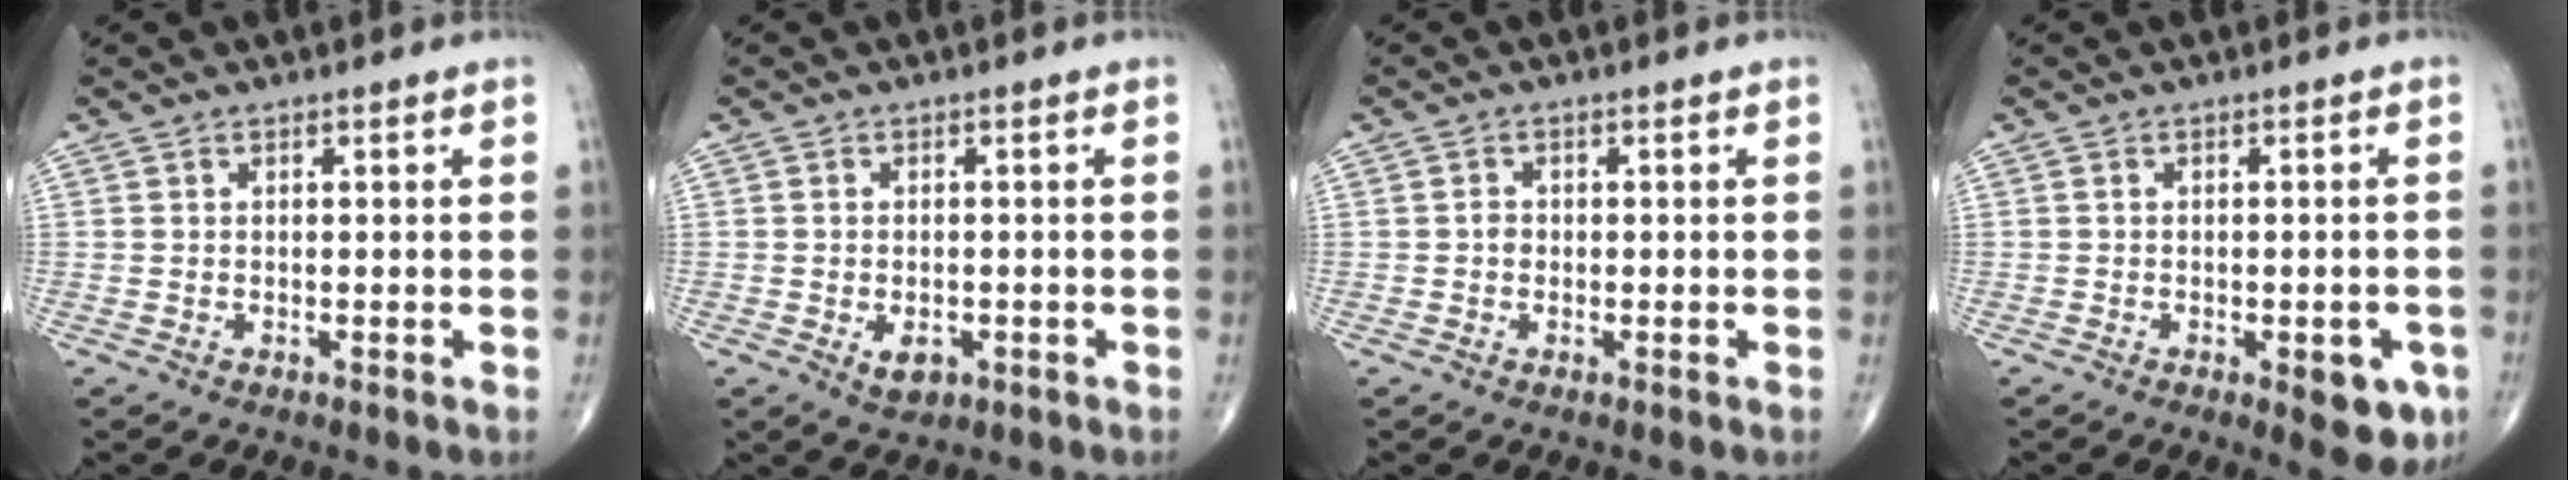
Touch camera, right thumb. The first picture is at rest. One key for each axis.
{"total": 3.2, "fx": -1.1, "fy": 2.0, "fz": 2.2, "tx": -0.028, "ty": 0.000, "tz": -0.010}
{"total": 1.2, "fx": -0.2, "fy": 1.1, "fz": 0.6, "tx": -0.003, "ty": 0.005, "tz": -0.005}
{"total": 6.6, "fx": -2.6, "fy": 2.7, "fz": 5.4, "tx": -0.044, "ty": 0.001, "tz": -0.025}